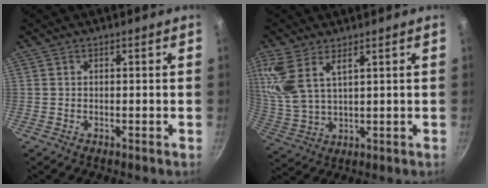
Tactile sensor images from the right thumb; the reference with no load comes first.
{"total": 11.8, "force": [6.4, 5.2, 8.4], "torque": [-0.179, -0.027, 0.141]}